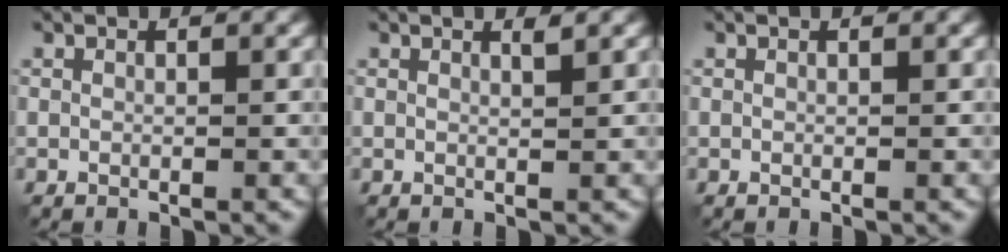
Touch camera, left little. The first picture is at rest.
{"total": 0.8, "force": [0.6, 0.1, 0.5], "torque": [-0.004, 0.001, 0.008]}
{"total": 0.0}